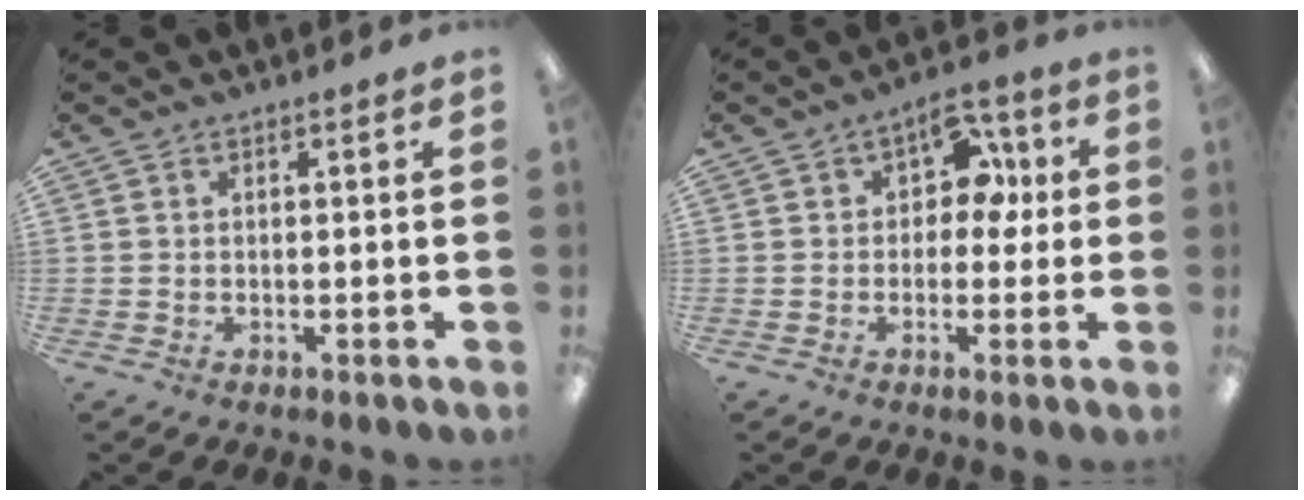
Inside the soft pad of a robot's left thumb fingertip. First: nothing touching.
{"total": 8.4, "force": [2.8, 5.9, 5.2], "torque": [-0.070, 0.000, 0.046]}